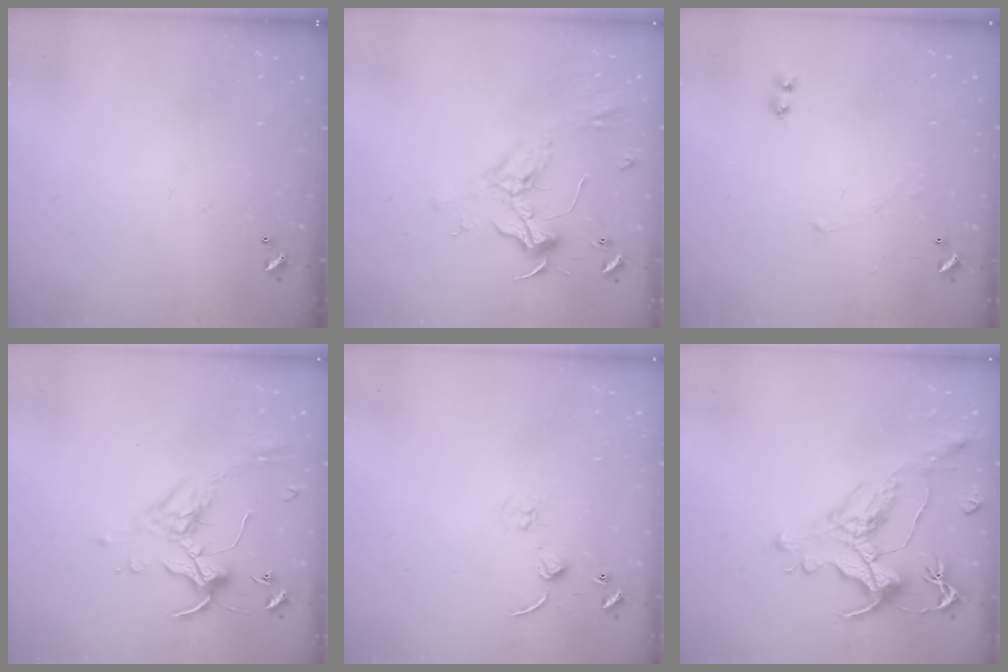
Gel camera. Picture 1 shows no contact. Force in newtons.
{"total": 2.3, "press": 2.1, "slide": 0.9}
{"total": 2.4, "press": 2.3, "slide": 0.5}
{"total": 0.7, "press": 0.6, "slide": 0.4}
{"total": 3.7, "press": 3.6, "slide": 0.5}
{"total": 1.3, "press": 0.1, "slide": 1.3}